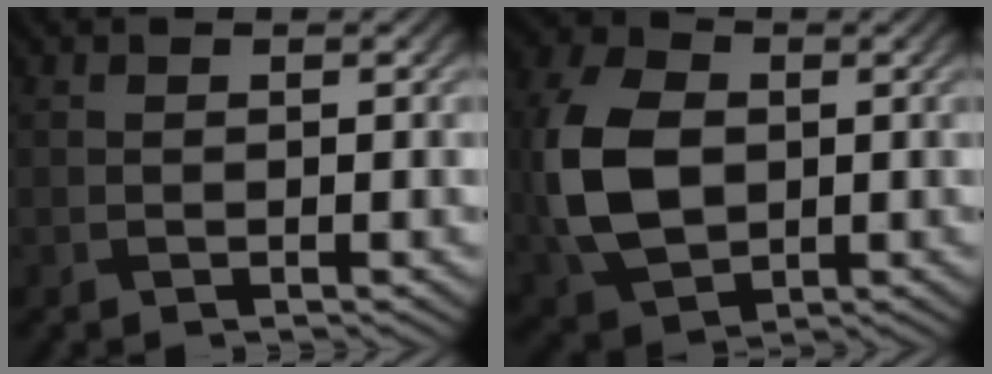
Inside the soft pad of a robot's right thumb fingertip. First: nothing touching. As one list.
[{"total": 11.1, "force": [0.0, 7.7, 8.0], "torque": [-0.216, 0.001, -0.004]}]